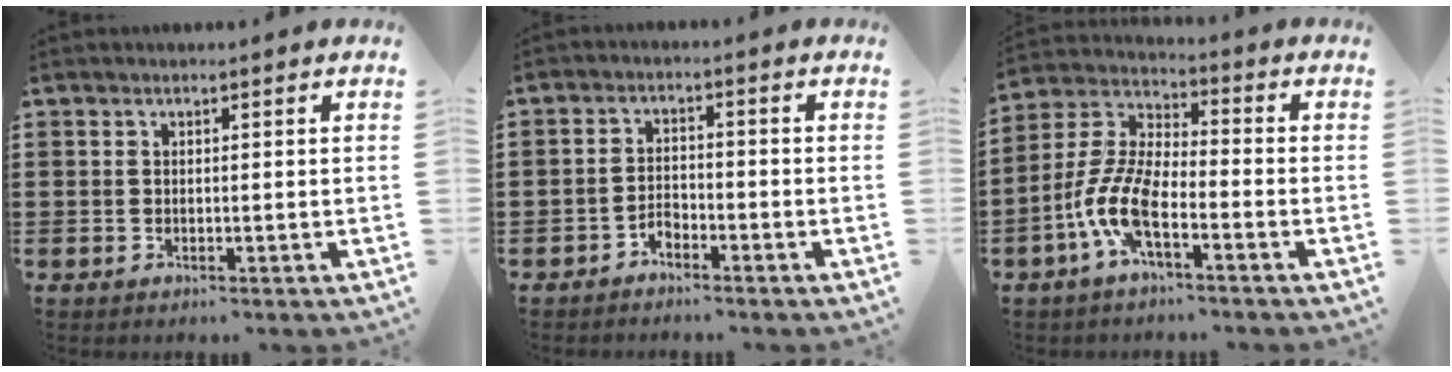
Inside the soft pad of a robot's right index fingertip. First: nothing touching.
{"total": 2.1, "force": [-1.9, 0.9, 0.4], "torque": [-0.015, 0.005, -0.041]}
{"total": 8.9, "force": [-4.3, 2.9, 7.2], "torque": [-0.184, -0.013, -0.086]}